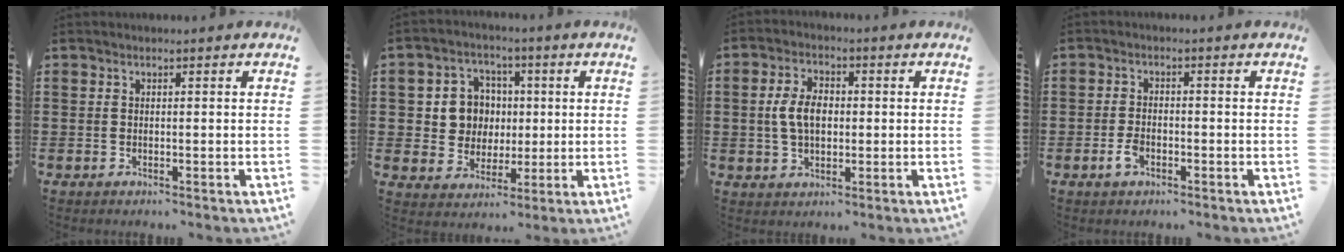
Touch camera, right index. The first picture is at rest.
{"total": 7.0, "force": [0.7, 6.6, 2.4], "torque": [-0.068, 0.017, 0.013]}
{"total": 6.0, "force": [0.2, 3.8, 4.7], "torque": [-0.110, 0.010, -0.004]}
{"total": 2.8, "force": [-1.2, 1.4, 2.1], "torque": [-0.054, -0.003, -0.026]}